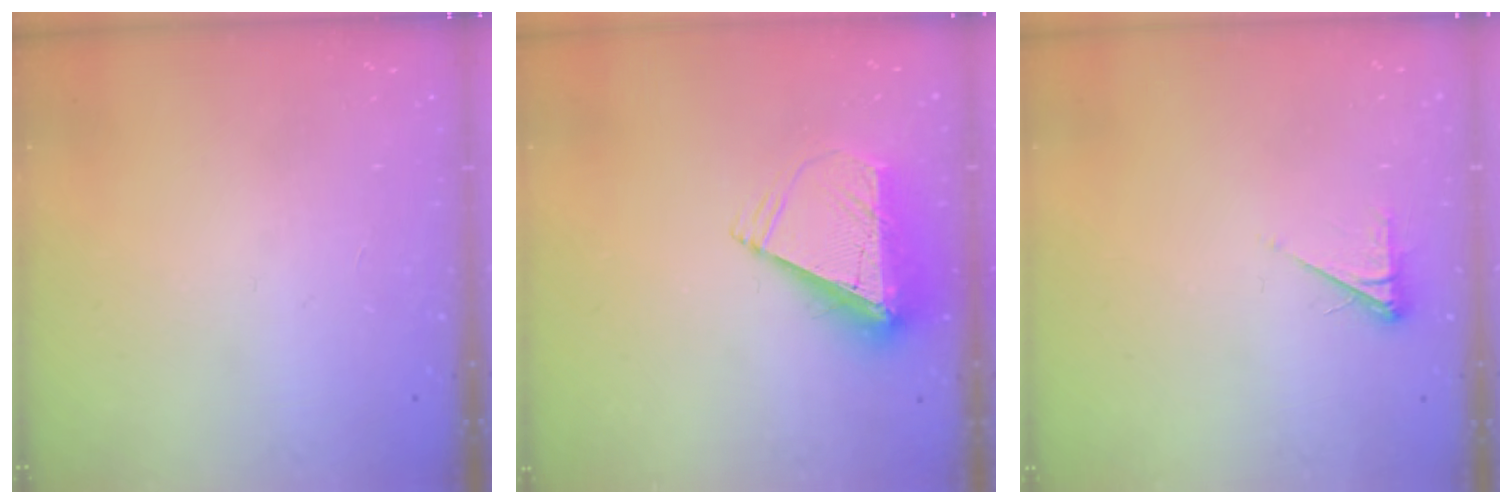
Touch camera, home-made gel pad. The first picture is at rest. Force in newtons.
{"total": 8.7, "press": 8.7, "slide": 0.3}
{"total": 3.8, "press": 3.7, "slide": 0.6}